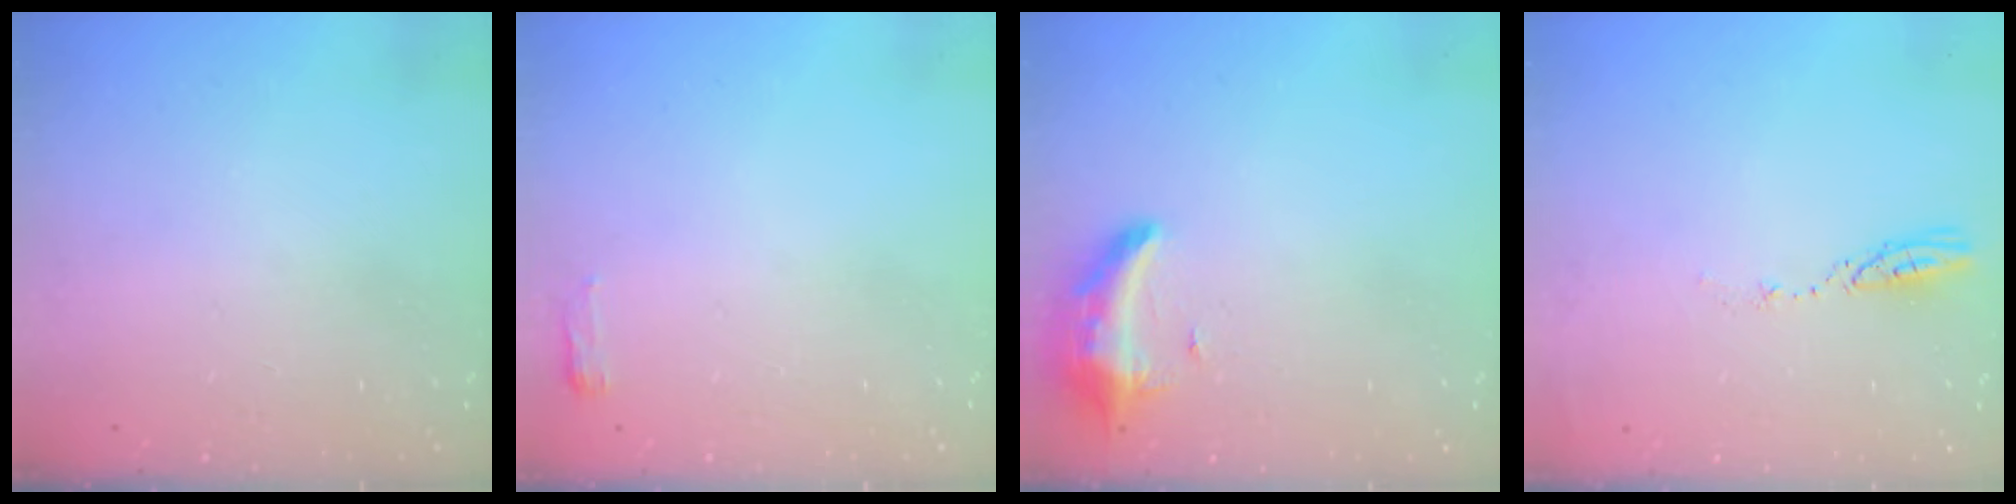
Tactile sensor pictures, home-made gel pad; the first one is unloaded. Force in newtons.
{"total": 2.7, "press": 2.6, "slide": 0.8}
{"total": 9.5, "press": 9.0, "slide": 3.1}
{"total": 3.8, "press": 3.7, "slide": 0.3}